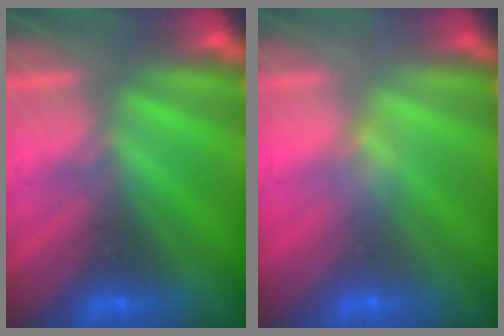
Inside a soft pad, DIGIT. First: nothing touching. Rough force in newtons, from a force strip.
{"total": 2.4}